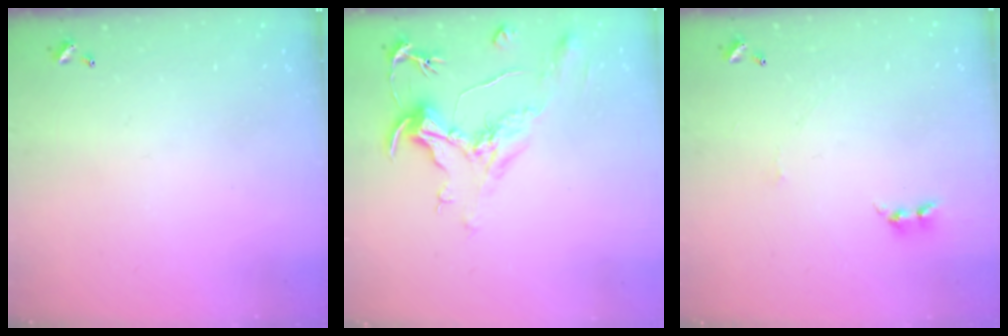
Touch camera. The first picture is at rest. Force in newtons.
{"total": 2.2, "press": 1.7, "slide": 1.4}
{"total": 0.9, "press": 0.8, "slide": 0.4}